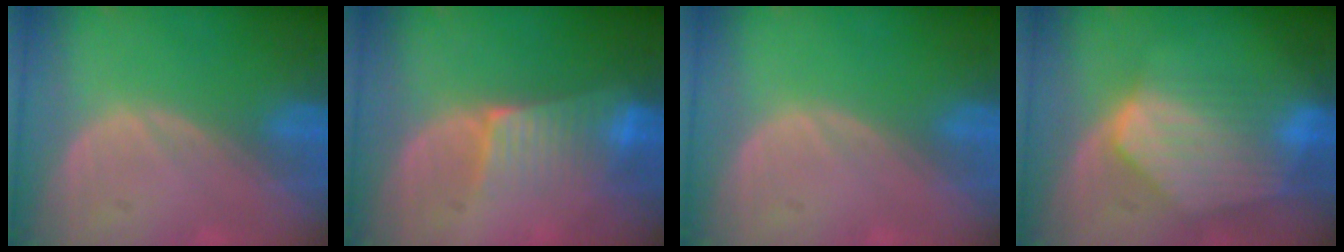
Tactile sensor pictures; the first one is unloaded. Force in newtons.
{"total": 6.3, "press": 5.5, "slide": 3.1}
{"total": 0.0}
{"total": 8.8, "press": 7.8, "slide": 4.0}